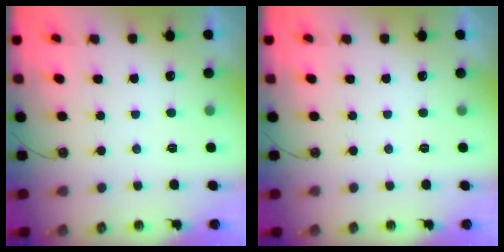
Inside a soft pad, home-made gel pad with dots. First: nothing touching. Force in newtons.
{"total": 0.0}